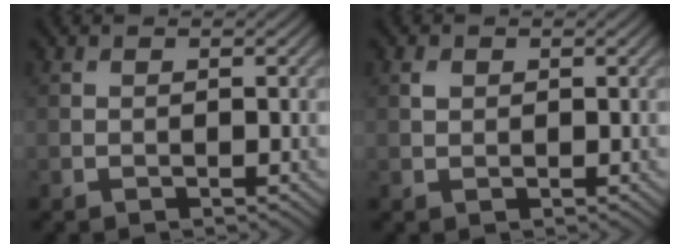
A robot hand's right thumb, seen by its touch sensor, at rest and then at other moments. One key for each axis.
{"total": 0.8, "fx": 0.4, "fy": 0.6, "fz": 0.4, "tx": -0.010, "ty": -0.001, "tz": 0.007}